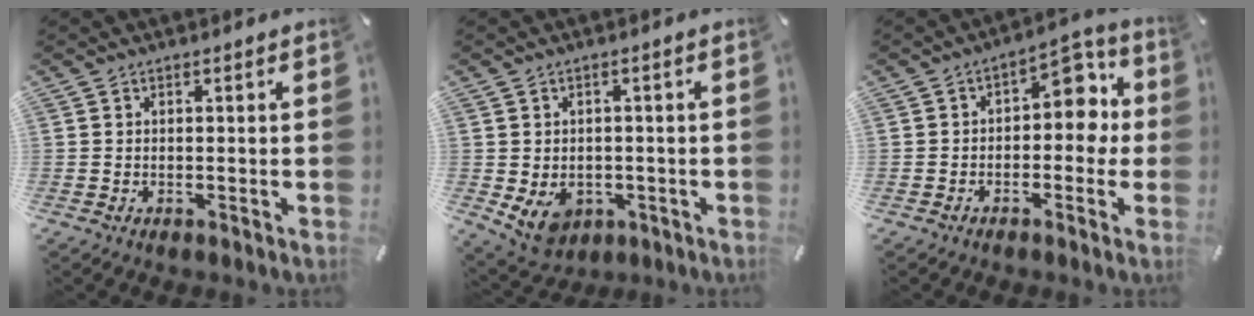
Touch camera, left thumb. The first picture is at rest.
{"total": 6.5, "force": [-1.5, 5.3, 3.4], "torque": [-0.067, 0.005, -0.028]}
{"total": 8.5, "force": [1.4, 5.5, 6.3], "torque": [-0.076, -0.010, 0.016]}